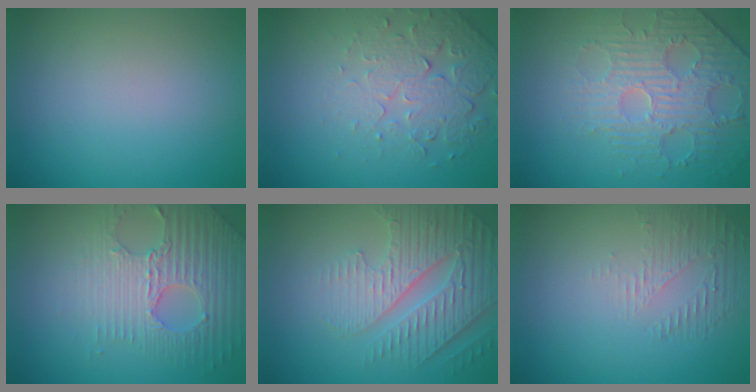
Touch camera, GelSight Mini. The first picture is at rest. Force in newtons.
{"total": 5.1, "press": 3.7, "slide": 3.5}
{"total": 4.7, "press": 4.0, "slide": 2.6}
{"total": 4.8, "press": 4.4, "slide": 2.0}
{"total": 4.8, "press": 4.4, "slide": 1.9}
{"total": 1.7, "press": 0.6, "slide": 1.6}